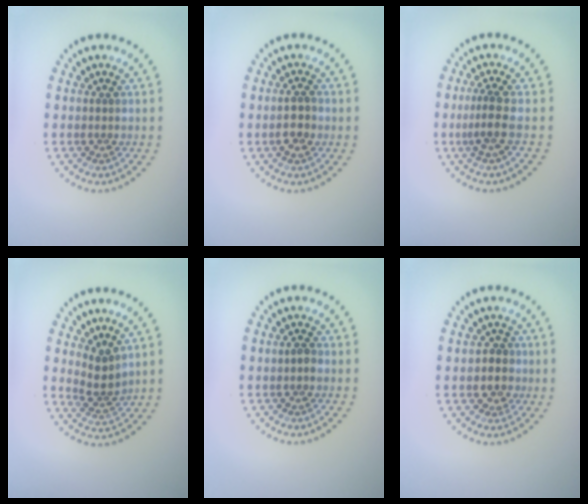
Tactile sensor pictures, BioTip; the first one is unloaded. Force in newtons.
{"total": 2.0, "press": 1.9, "slide": 0.5}
{"total": 2.1, "press": 1.4, "slide": 1.6}
{"total": 2.3, "press": 1.6, "slide": 1.7}
{"total": 0.8, "press": 0.8, "slide": 0.3}
{"total": 2.2, "press": 2.0, "slide": 0.9}